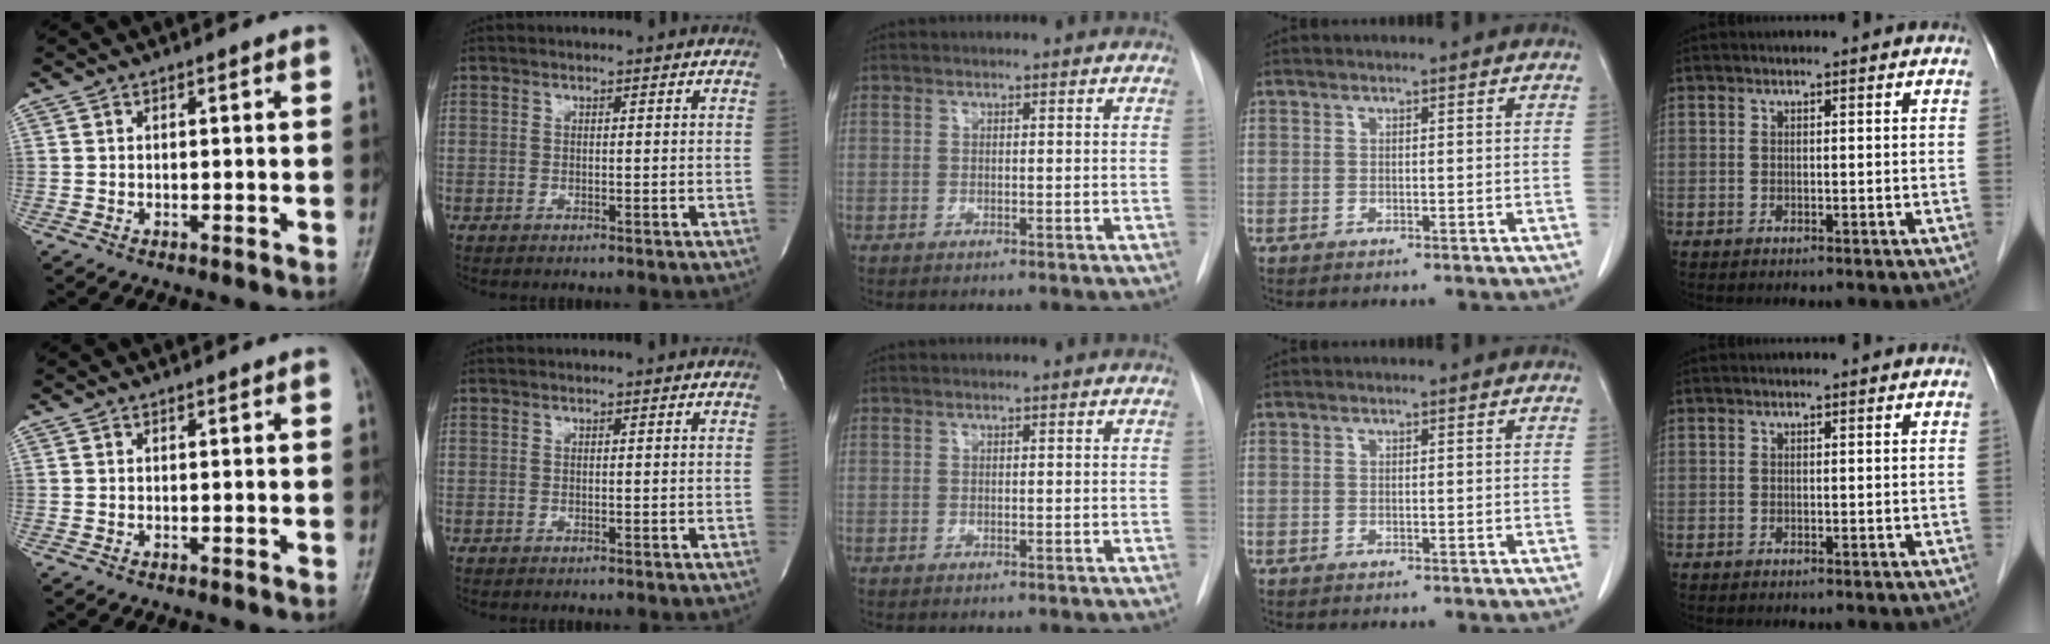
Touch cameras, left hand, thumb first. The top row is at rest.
{}